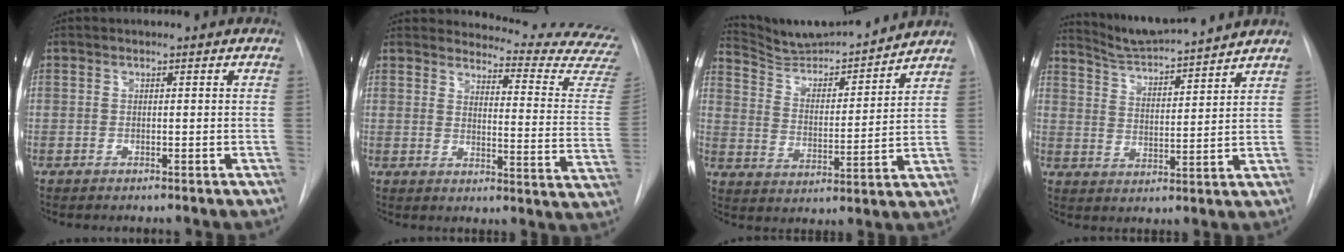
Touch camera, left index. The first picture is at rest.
{"total": 20.4, "force": [20.1, 1.0, 3.2], "torque": [-0.032, -0.158, 0.206]}
{"total": 15.1, "force": [14.5, 0.9, 4.0], "torque": [-0.070, -0.006, 0.234]}
{"total": 11.9, "force": [11.2, -0.5, 3.8], "torque": [-0.070, 0.009, 0.184]}